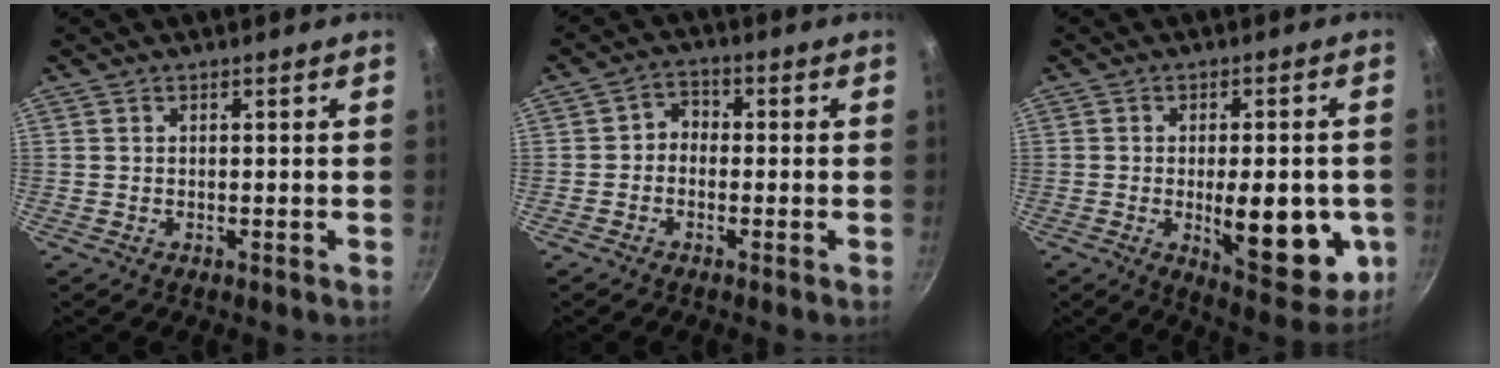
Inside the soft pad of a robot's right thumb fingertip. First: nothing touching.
{"total": 3.2, "force": [-0.8, 2.6, 1.6], "torque": [-0.011, 0.018, -0.026]}
{"total": 16.3, "force": [-3.0, 6.9, 14.5], "torque": [-0.156, -0.011, -0.029]}